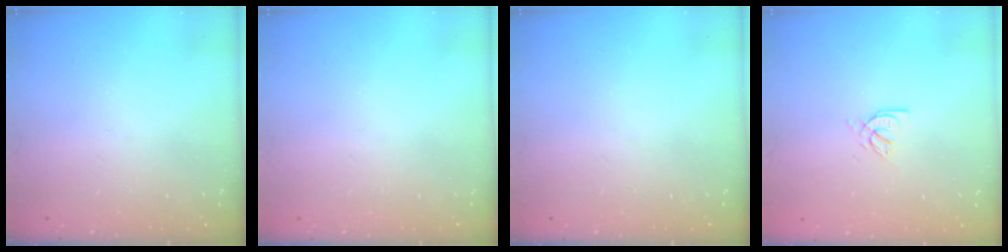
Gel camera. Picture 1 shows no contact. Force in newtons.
{"total": 0.0}
{"total": 0.0}
{"total": 3.6, "press": 3.6, "slide": 0.2}